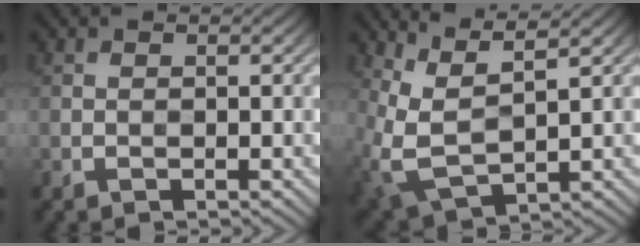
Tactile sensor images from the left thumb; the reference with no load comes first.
{"total": 7.6, "force": [3.6, 2.9, 6.0], "torque": [-0.160, -0.005, 0.075]}